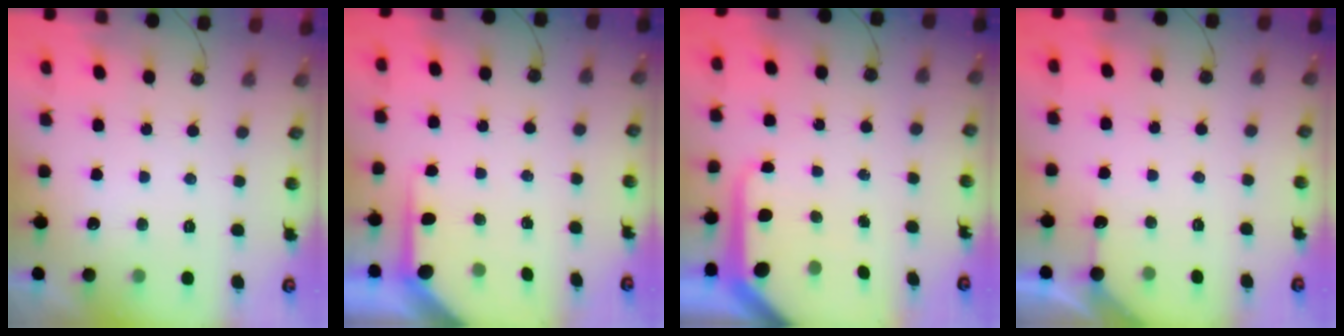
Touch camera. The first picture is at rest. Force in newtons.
{"total": 5.0, "press": 4.9, "slide": 0.4}
{"total": 9.8, "press": 9.7, "slide": 0.8}
{"total": 3.6, "press": 3.6, "slide": 0.4}